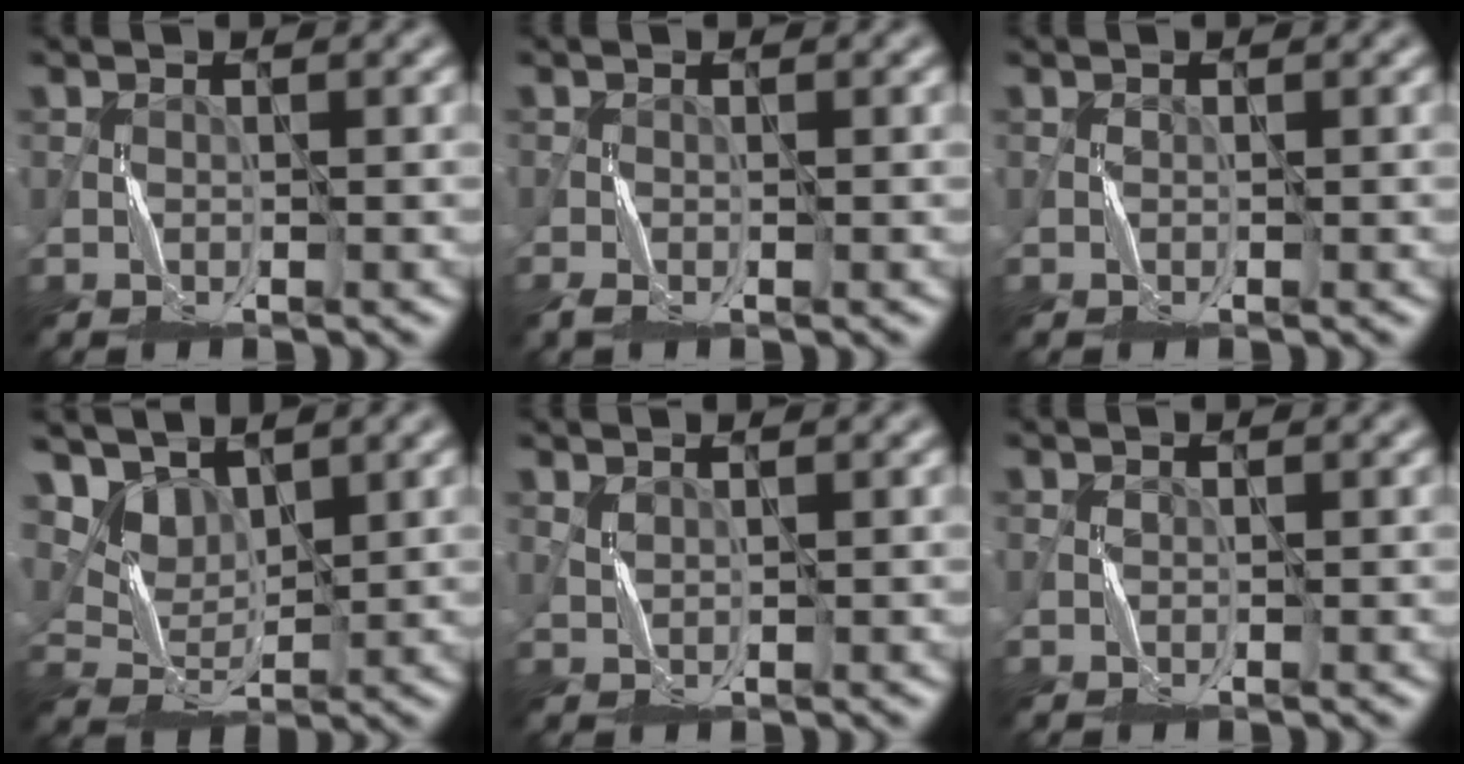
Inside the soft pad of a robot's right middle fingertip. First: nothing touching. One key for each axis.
{"total": 1.5, "fx": -0.9, "fy": 0.4, "fz": 1.1, "tx": -0.031, "ty": -0.004, "tz": -0.020}
{"total": 0.0}
{"total": 4.6, "fx": 3.5, "fy": 2.4, "fz": 1.9, "tx": -0.055, "ty": -0.011, "tz": 0.072}
{"total": 0.6, "fx": 0.6, "fy": 0.2, "fz": 0.1, "tx": -0.008, "ty": -0.002, "tz": 0.015}
{"total": 0.0}